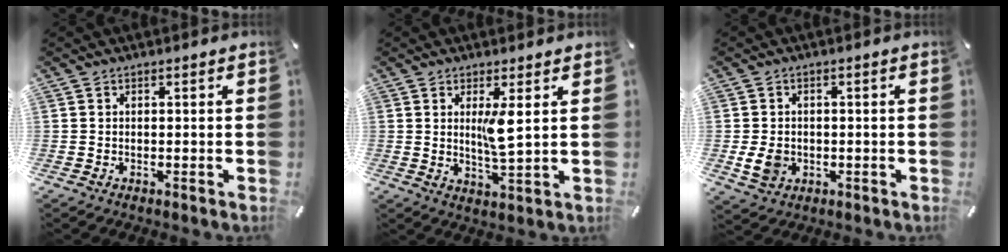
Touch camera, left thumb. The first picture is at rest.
{"total": 6.4, "force": [1.7, 1.1, 6.1], "torque": [-0.120, -0.016, 0.019]}
{"total": 5.1, "force": [-0.8, 4.1, 2.9], "torque": [-0.063, -0.002, -0.016]}